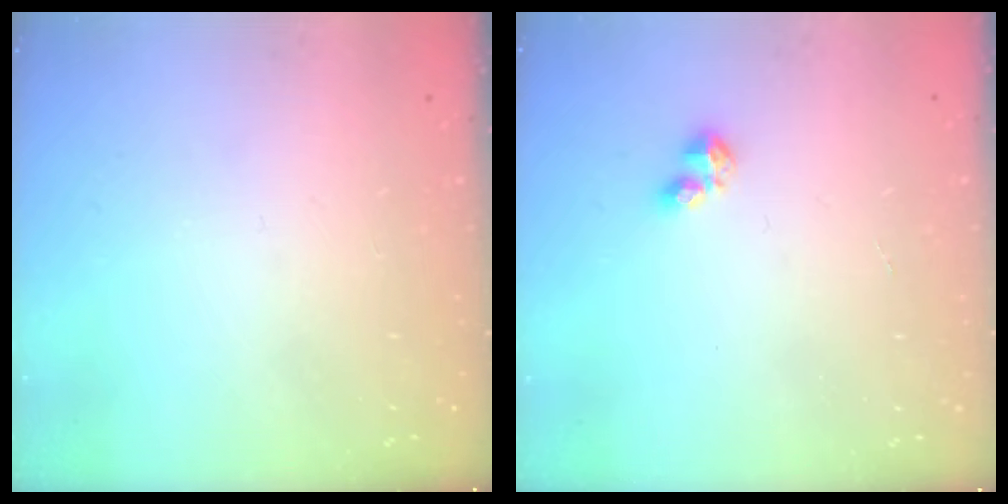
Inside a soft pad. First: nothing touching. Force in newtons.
{"total": 2.8, "press": 2.8, "slide": 0.6}